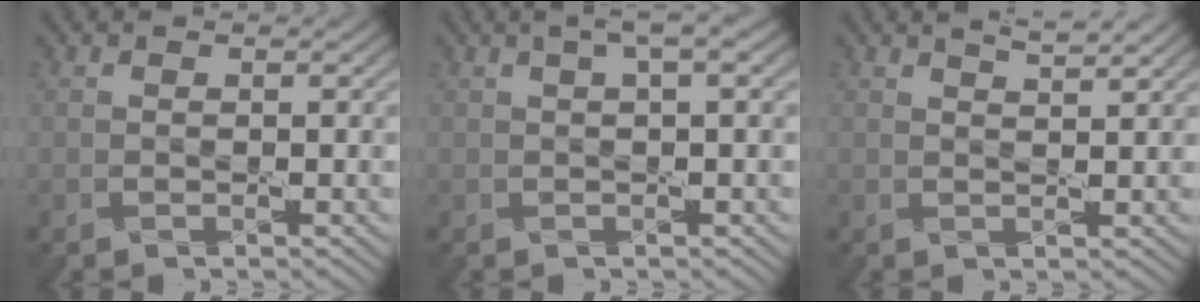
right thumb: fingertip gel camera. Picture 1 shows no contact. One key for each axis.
{"total": 2.6, "fx": 1.0, "fy": 0.5, "fz": 2.4, "tx": -0.038, "ty": 0.012, "tz": 0.016}
{"total": 2.2, "fx": 1.7, "fy": 0.3, "fz": 1.3, "tx": -0.019, "ty": 0.001, "tz": 0.027}